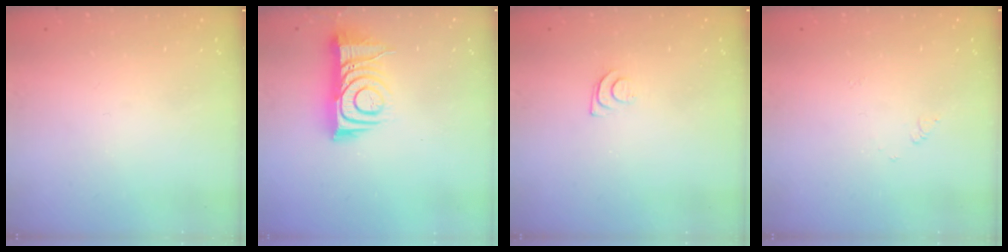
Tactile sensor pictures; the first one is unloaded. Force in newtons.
{"total": 12.0, "press": 12.0, "slide": 1.1}
{"total": 4.2, "press": 4.2, "slide": 0.5}
{"total": 3.0, "press": 3.0, "slide": 0.4}